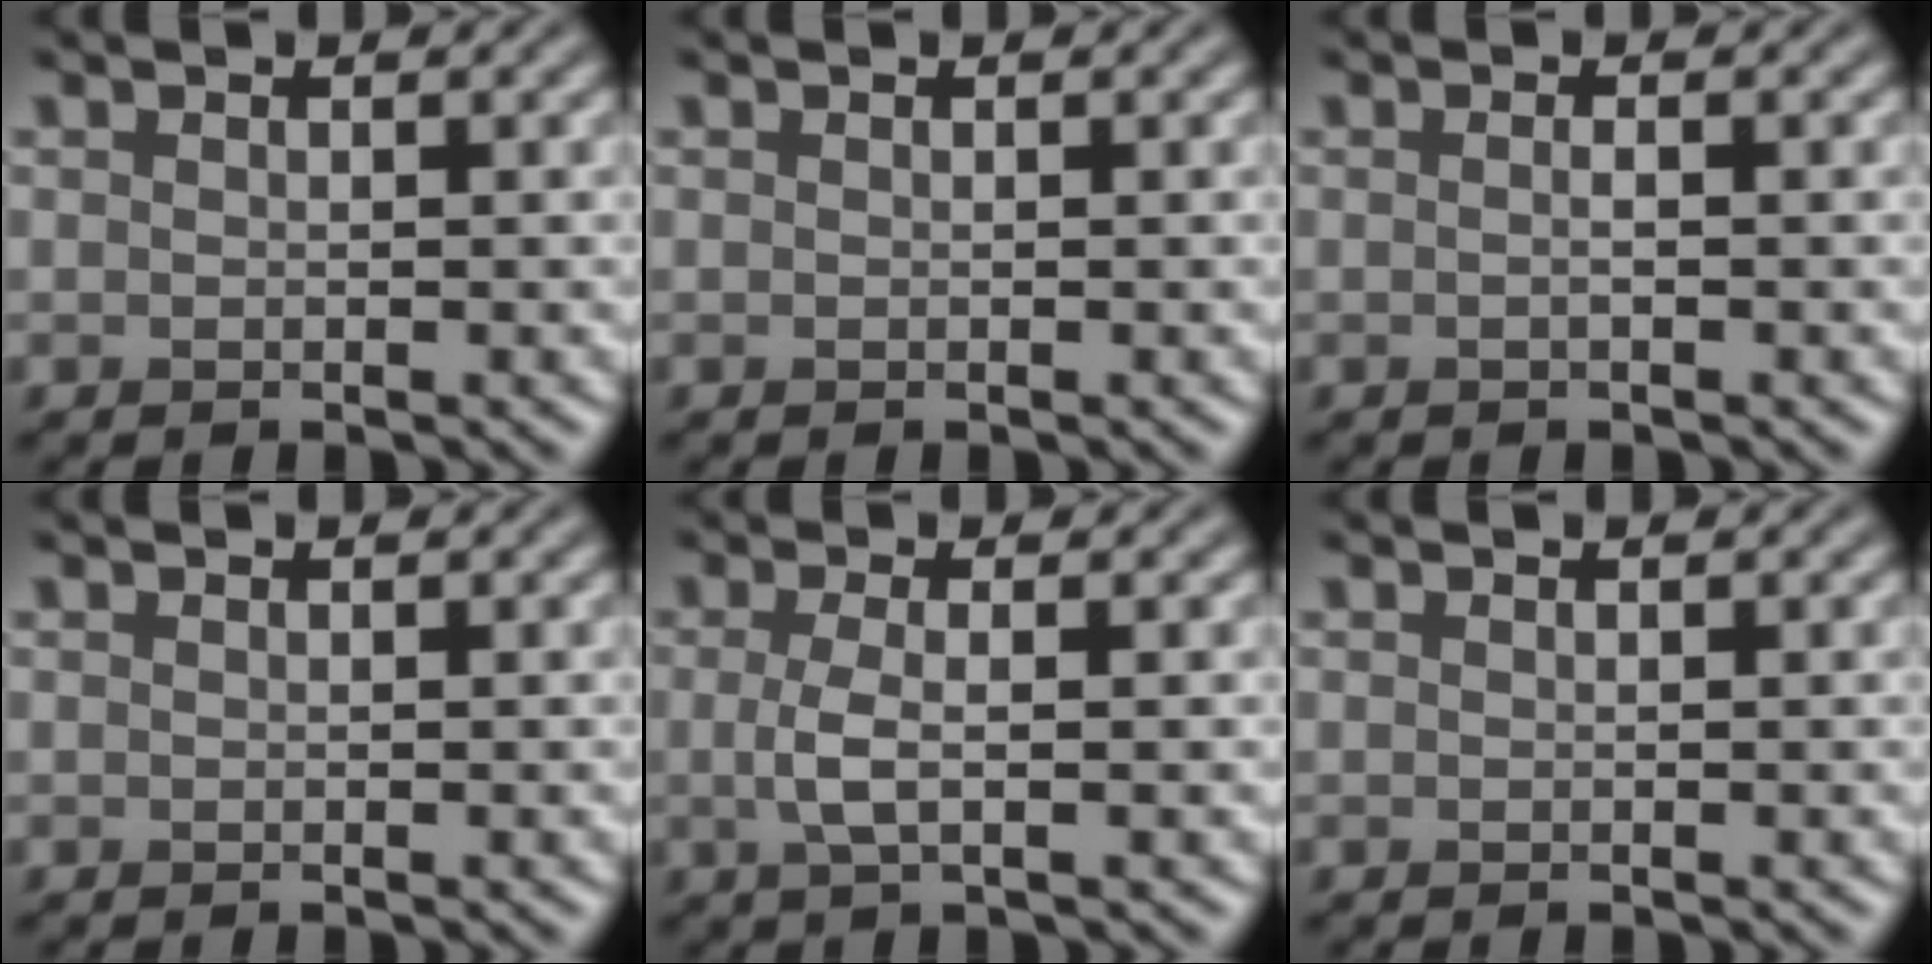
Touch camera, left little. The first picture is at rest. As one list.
[{"total": 0.0}, {"total": 0.8, "force": [0.0, 0.2, 0.8], "torque": [-0.010, -0.006, -0.004]}, {"total": 0.0}, {"total": 2.4, "force": [-0.1, 0.8, 2.3], "torque": [-0.049, -0.002, -0.005]}, {"total": 0.0}]